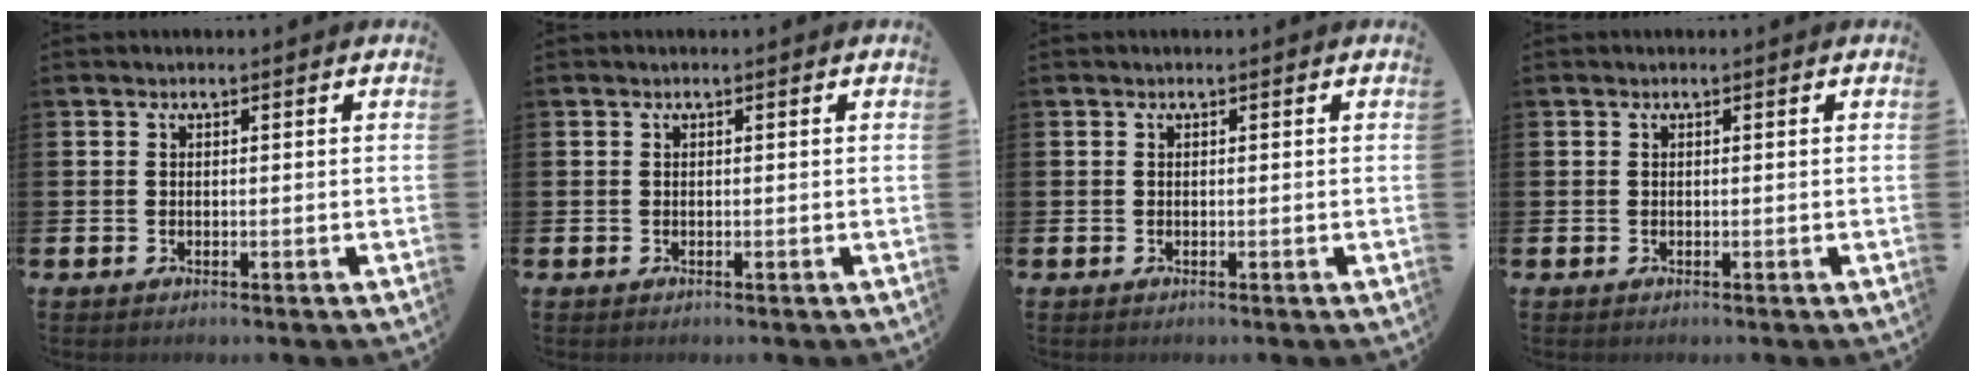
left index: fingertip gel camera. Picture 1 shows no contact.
{"total": 0.0}
{"total": 0.0}
{"total": 0.0}